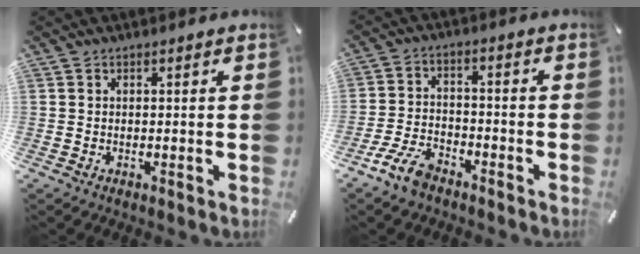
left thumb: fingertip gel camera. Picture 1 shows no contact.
{"total": 7.9, "force": [-6.0, 3.4, 3.9], "torque": [-0.094, 0.020, -0.115]}